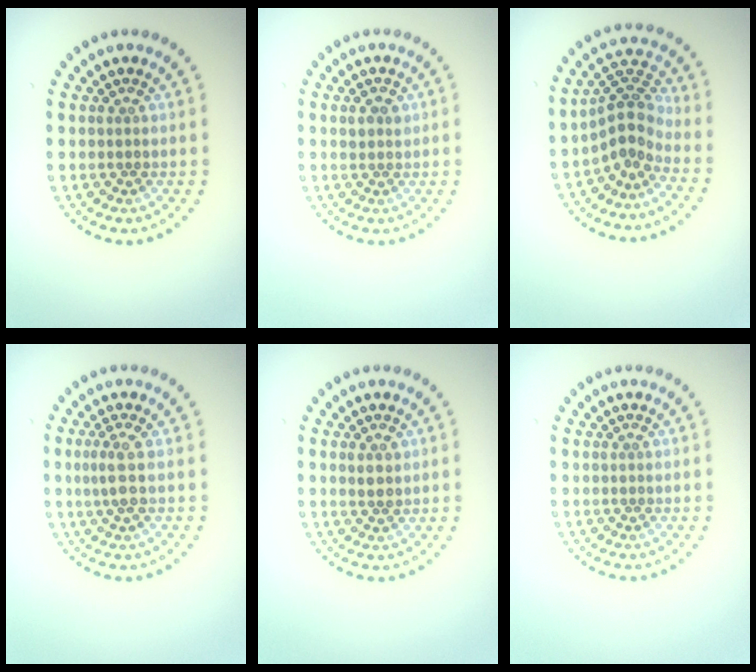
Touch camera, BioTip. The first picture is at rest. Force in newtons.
{"total": 1.3, "press": 1.2, "slide": 0.5}
{"total": 3.6, "press": 2.8, "slide": 2.3}
{"total": 1.6, "press": 1.4, "slide": 0.9}
{"total": 1.3, "press": 1.2, "slide": 0.6}
{"total": 0.0}